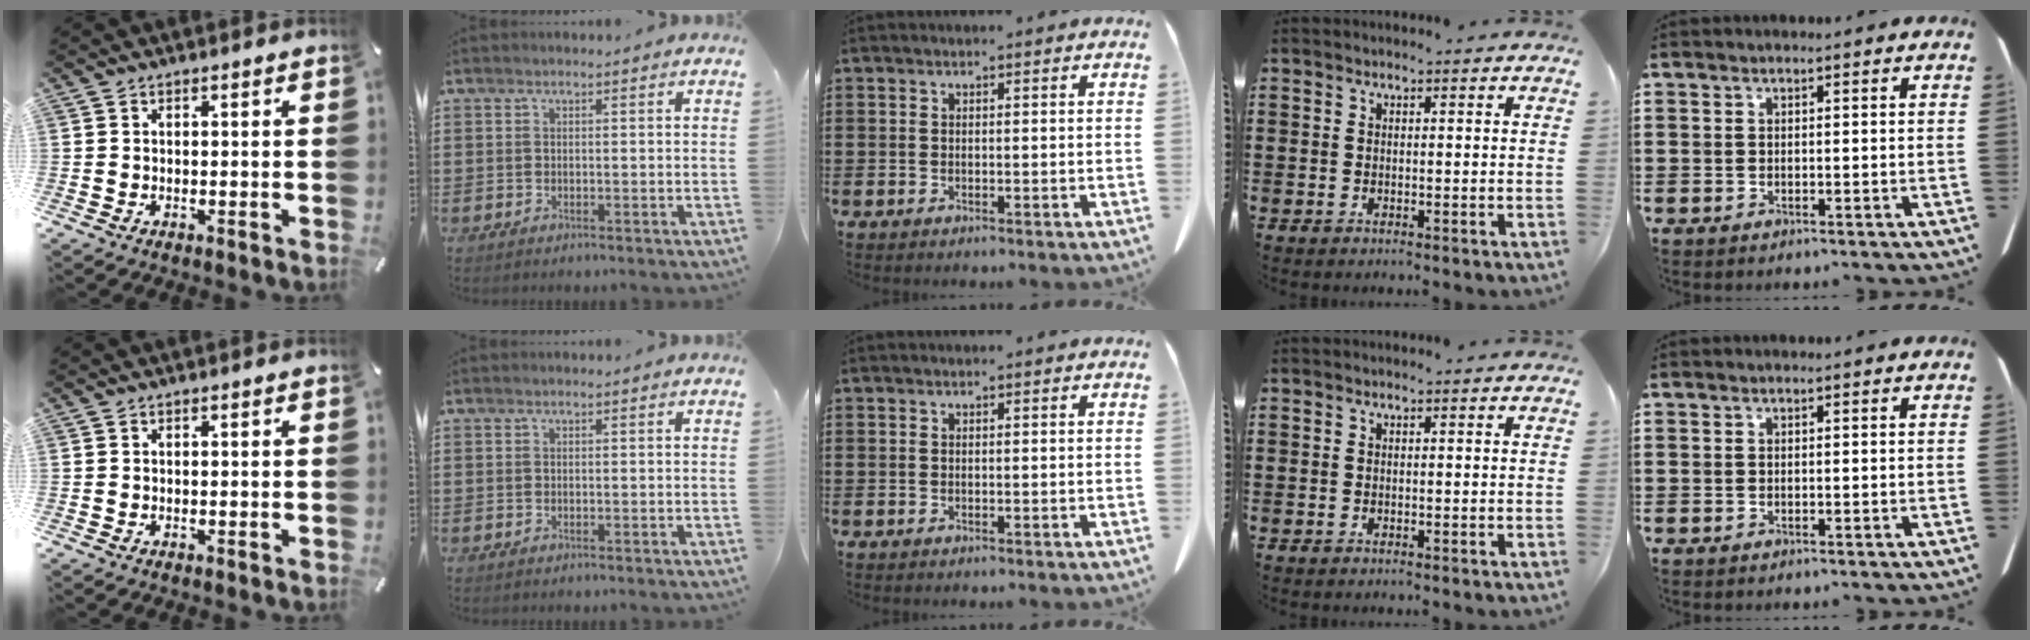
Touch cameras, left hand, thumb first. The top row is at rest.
{}